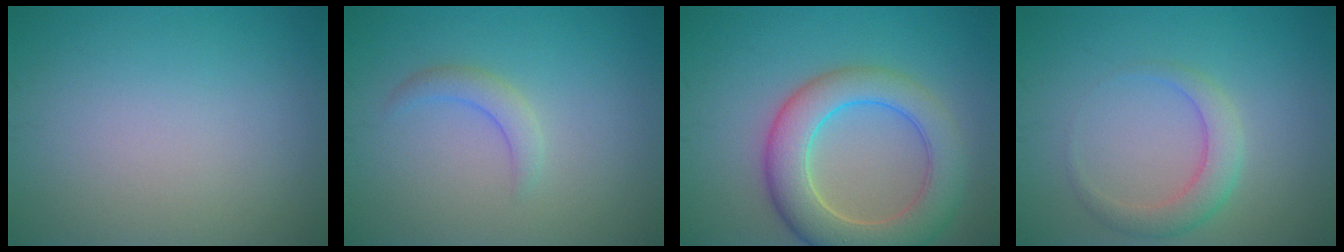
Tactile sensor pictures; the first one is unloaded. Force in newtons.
{"total": 1.9, "press": 1.9, "slide": 0.1}
{"total": 7.6, "press": 7.6, "slide": 0.6}
{"total": 2.9, "press": 2.9, "slide": 0.1}